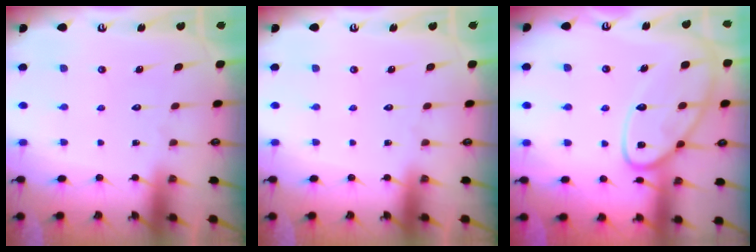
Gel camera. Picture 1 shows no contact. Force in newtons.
{"total": 0.0}
{"total": 15.3, "press": 15.2, "slide": 1.4}